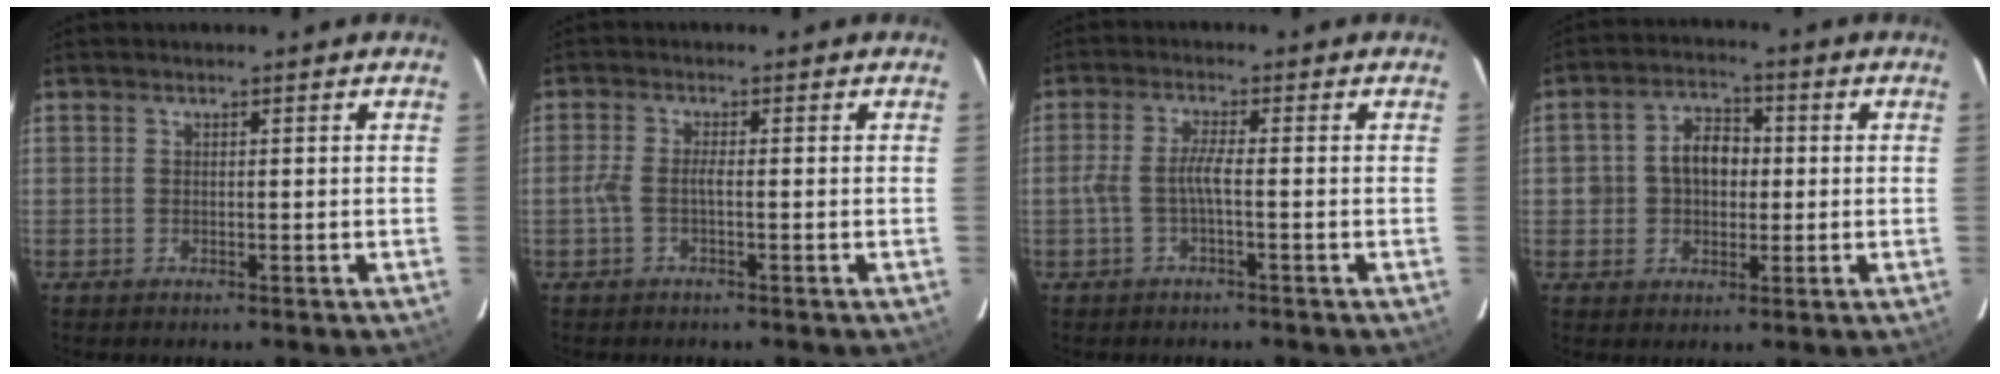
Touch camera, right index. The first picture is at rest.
{"total": 2.3, "force": [-1.0, 0.2, 2.0], "torque": [-0.045, 0.003, -0.021]}
{"total": 3.2, "force": [-1.3, -0.1, 2.9], "torque": [-0.068, 0.005, -0.024]}
{"total": 7.0, "force": [0.1, 5.4, 4.4], "torque": [-0.079, 0.025, 0.009]}